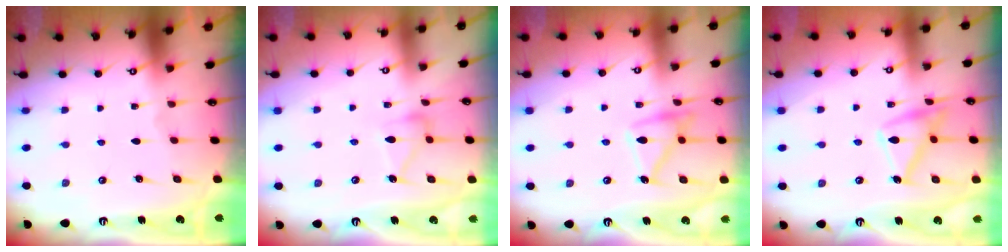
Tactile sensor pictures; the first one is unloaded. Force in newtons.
{"total": 10.0, "press": 10.0, "slide": 0.6}
{"total": 14.4, "press": 14.4, "slide": 1.0}
{"total": 16.1, "press": 16.1, "slide": 0.7}